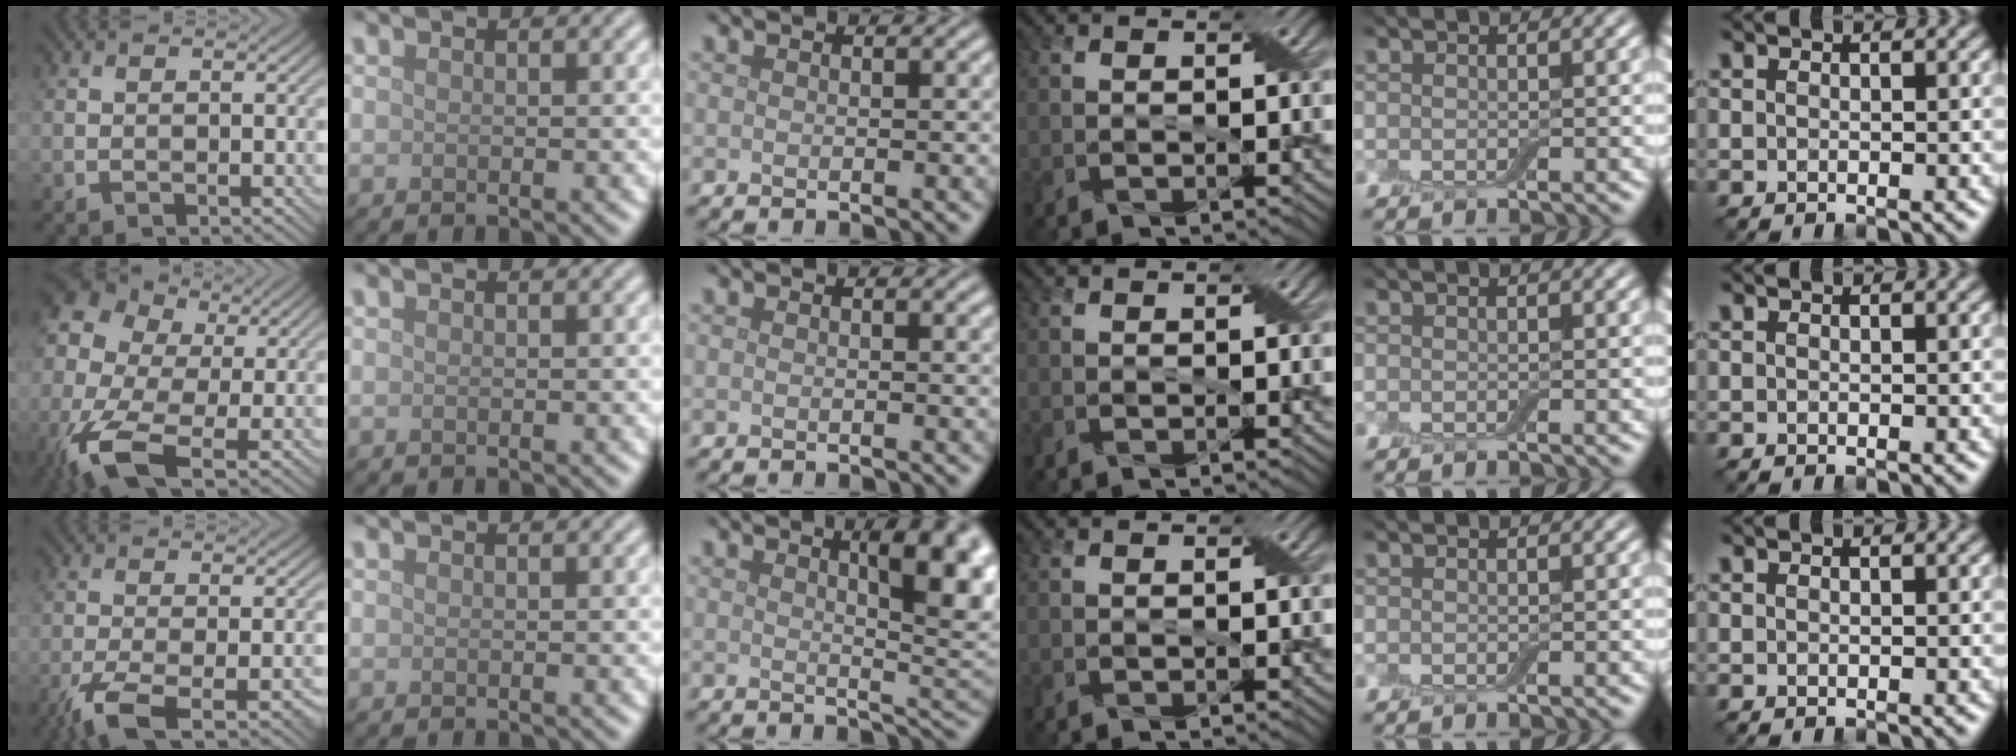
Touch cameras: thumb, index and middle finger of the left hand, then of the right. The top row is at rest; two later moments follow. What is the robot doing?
{"motion": "close", "object": "airpods case & airpods"}